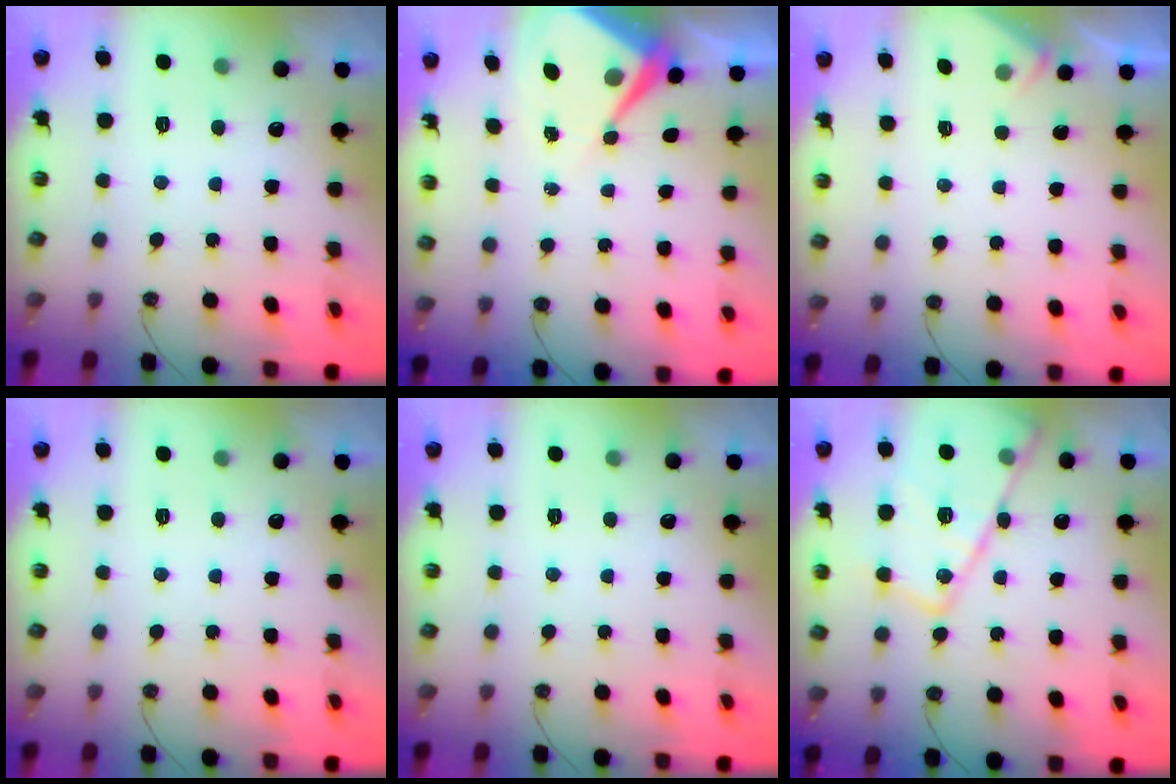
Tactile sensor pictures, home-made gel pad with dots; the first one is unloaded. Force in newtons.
{"total": 7.0, "press": 7.0, "slide": 0.6}
{"total": 1.8, "press": 1.8, "slide": 0.4}
{"total": 0.0}
{"total": 0.0}
{"total": 18.3, "press": 18.2, "slide": 1.2}